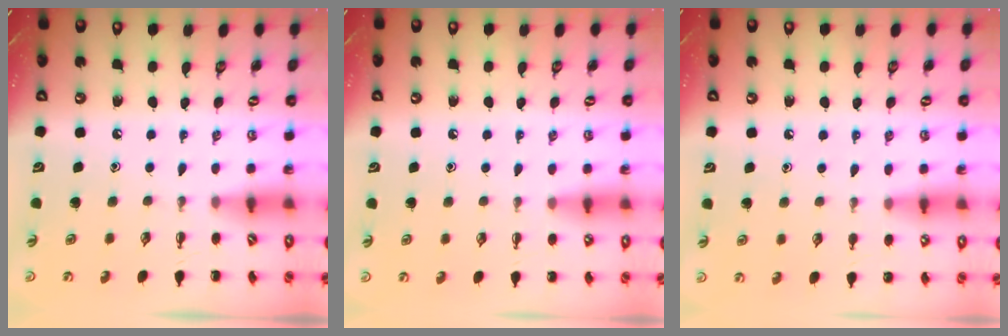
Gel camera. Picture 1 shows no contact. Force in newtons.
{"total": 5.8, "press": 5.5, "slide": 1.9}
{"total": 7.4, "press": 7.0, "slide": 2.2}